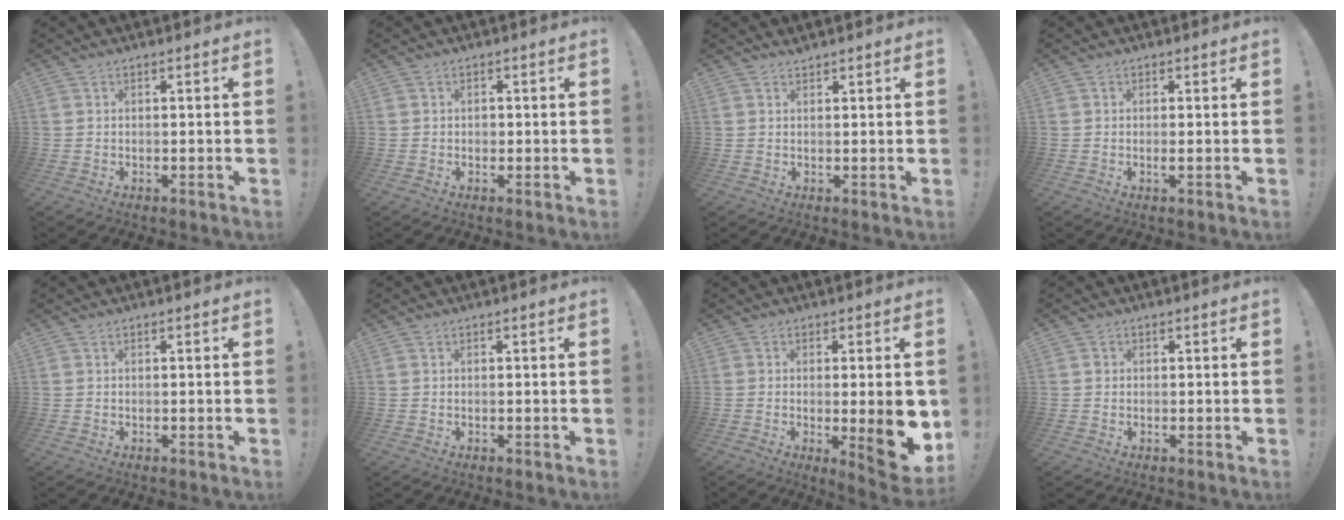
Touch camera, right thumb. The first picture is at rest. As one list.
[{"total": 1.1, "force": [-0.4, 0.9, 0.4], "torque": [-0.002, 0.002, -0.009]}, {"total": 0.8, "force": [0.8, -0.1, 0.0], "torque": [0.002, -0.005, 0.016]}, {"total": 1.3, "force": [0.0, -0.3, 1.3], "torque": [-0.019, -0.006, -0.001]}, {"total": 0.0}, {"total": 0.0}, {"total": 13.0, "force": [-1.1, 3.1, 12.6], "torque": [-0.141, -0.014, -0.008]}, {"total": 0.8, "force": [0.0, 0.8, 0.3], "torque": [0.001, 0.000, 0.000]}]